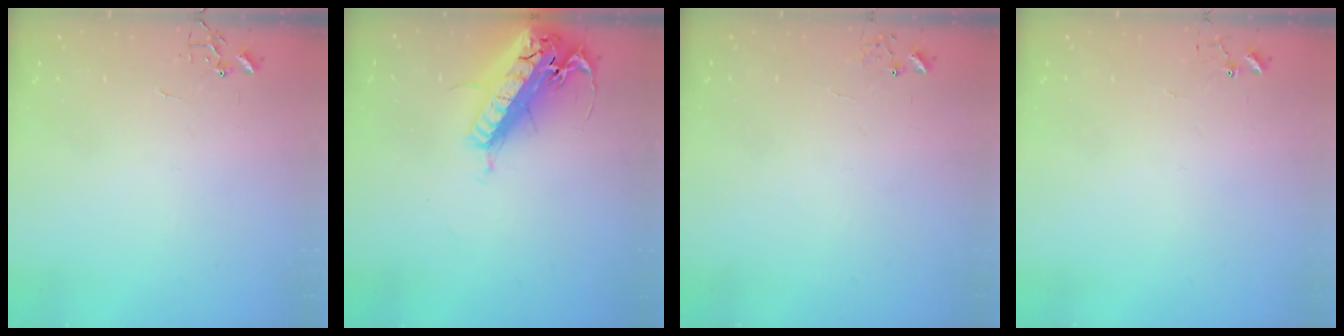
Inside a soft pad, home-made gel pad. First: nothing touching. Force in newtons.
{"total": 26.2, "press": 25.6, "slide": 5.5}
{"total": 6.5, "press": 6.5, "slide": 0.5}
{"total": 5.2, "press": 5.2, "slide": 0.4}